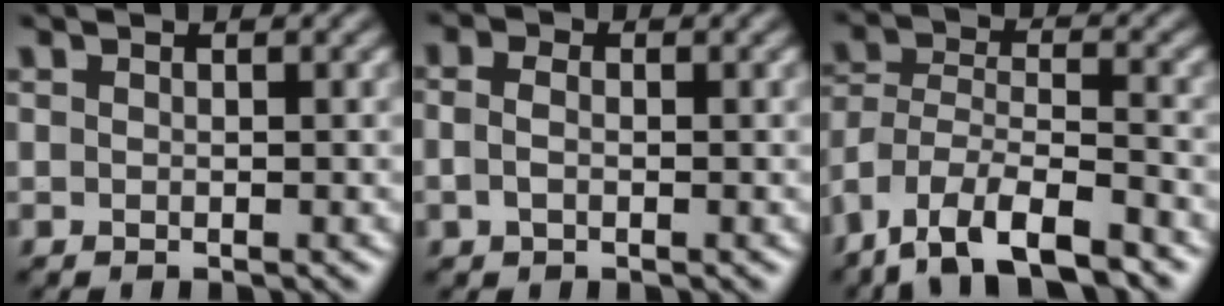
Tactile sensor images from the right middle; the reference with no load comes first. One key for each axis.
{"total": 2.2, "fx": 0.1, "fy": 1.5, "fz": 1.5, "tx": -0.026, "ty": 0.002, "tz": -0.009}
{"total": 10.5, "fx": -7.9, "fy": 3.9, "fz": 5.7, "tx": -0.110, "ty": -0.017, "tz": -0.143}